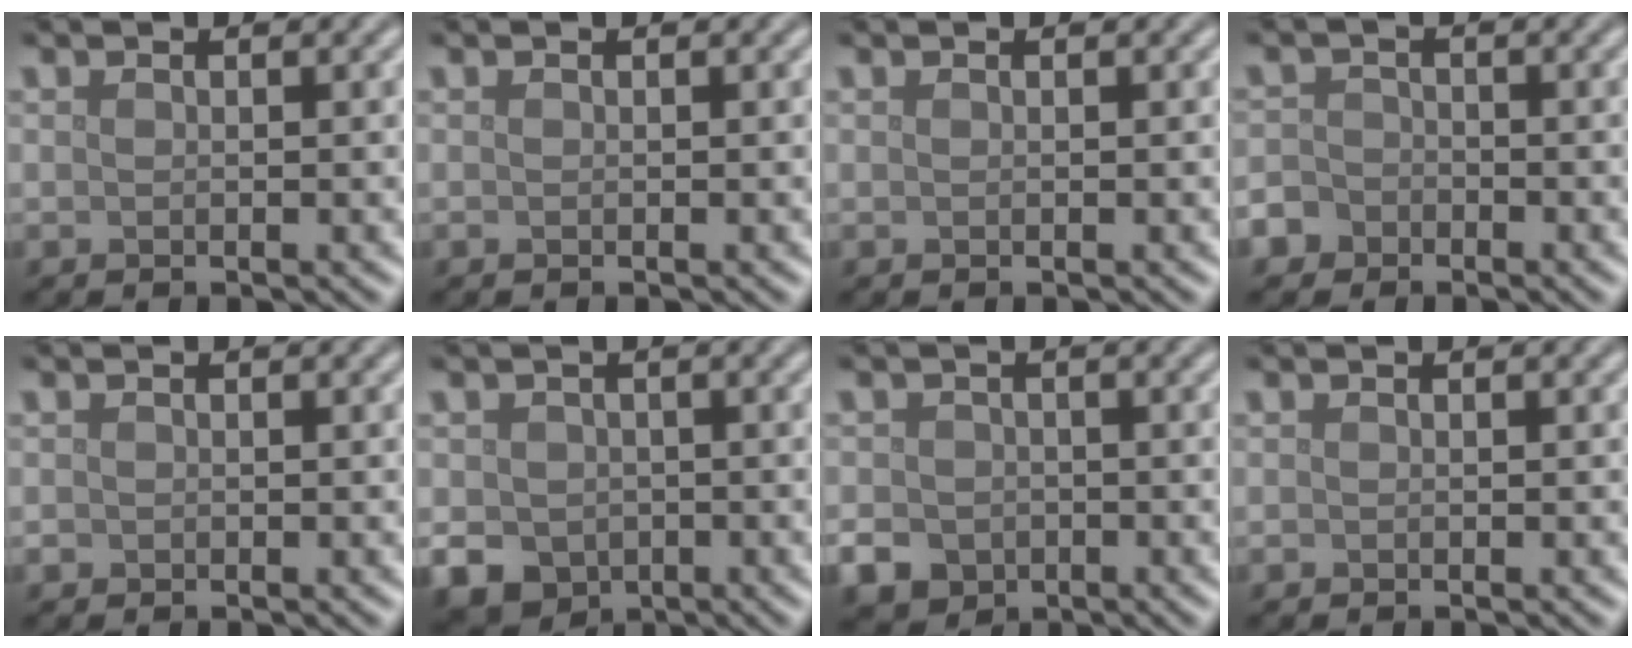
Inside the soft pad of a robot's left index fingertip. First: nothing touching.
{"total": 0.0}
{"total": 0.0}
{"total": 3.1, "force": [-2.0, 2.3, 0.4], "torque": [0.008, -0.003, -0.044]}
{"total": 0.6, "force": [-0.3, 0.5, 0.1], "torque": [0.001, -0.004, -0.006]}
{"total": 5.9, "force": [-2.0, 5.0, 2.5], "torque": [-0.055, -0.023, -0.031]}
{"total": 4.1, "force": [-1.9, 3.4, 1.4], "torque": [-0.026, -0.007, -0.040]}
{"total": 0.0}